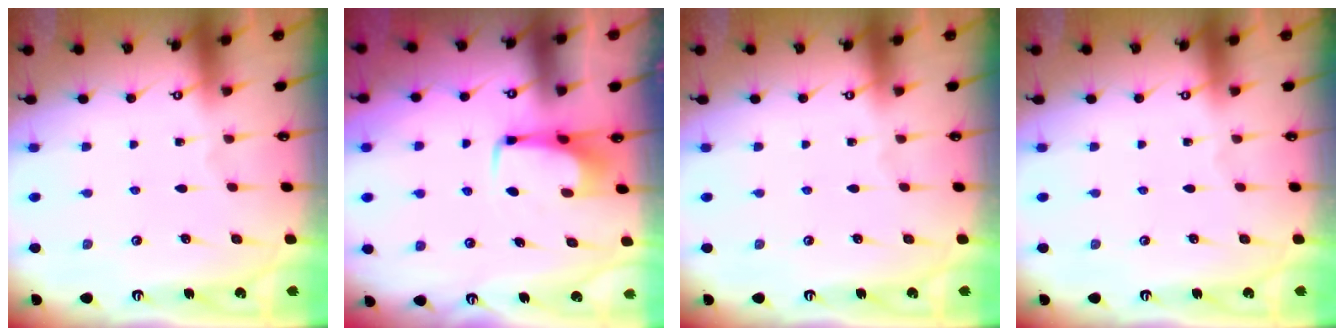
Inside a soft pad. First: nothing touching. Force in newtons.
{"total": 3.3, "press": 3.3, "slide": 0.4}
{"total": 0.0}
{"total": 0.0}